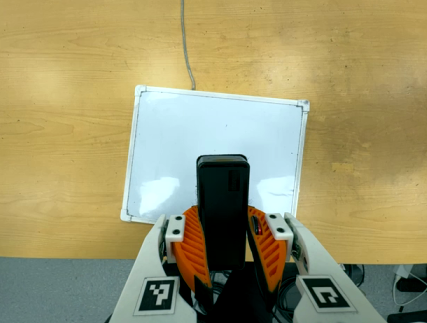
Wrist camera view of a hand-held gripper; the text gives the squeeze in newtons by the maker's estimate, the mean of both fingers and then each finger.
{"total": 8.5, "left": 6.6, "right": 10.3}